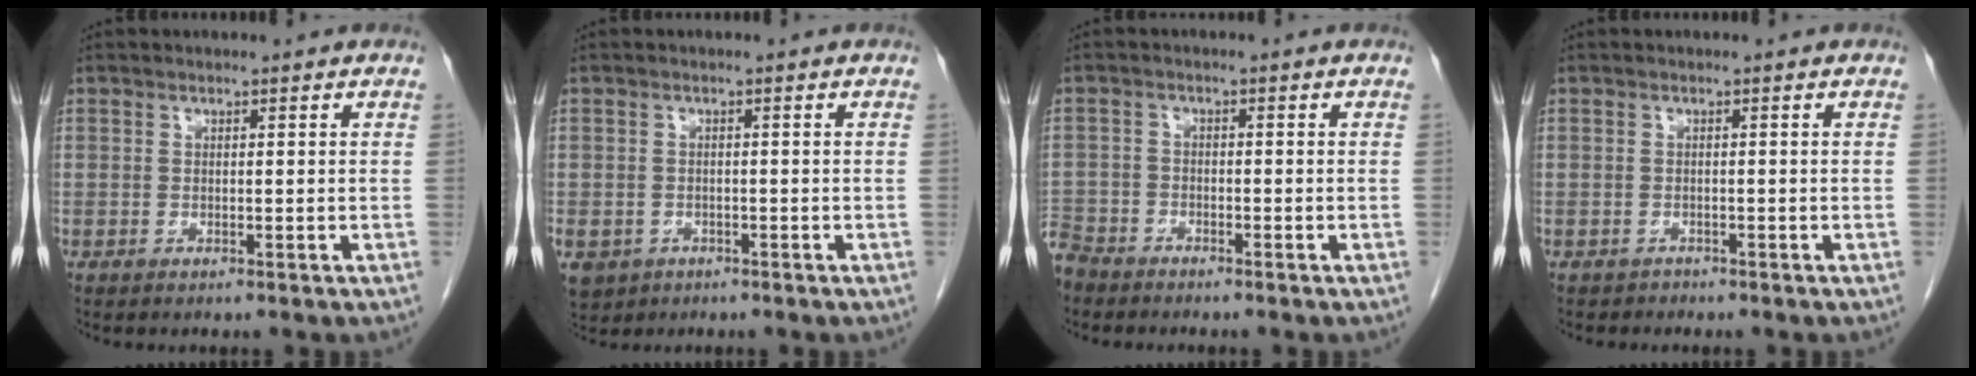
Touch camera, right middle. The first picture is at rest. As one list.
[{"total": 7.4, "force": [-3.3, 6.1, 2.6], "torque": [-0.072, -0.004, -0.044]}, {"total": 4.6, "force": [-4.2, 1.7, 0.4], "torque": [-0.010, -0.008, -0.088]}, {"total": 0.7, "force": [-0.6, 0.4, -0.2], "torque": [-0.006, 0.001, -0.013]}]